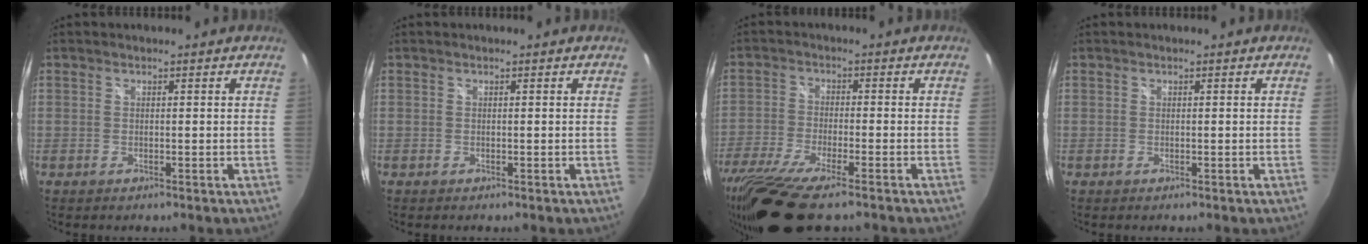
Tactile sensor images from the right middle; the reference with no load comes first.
{"total": 0.0}
{"total": 15.5, "force": [-11.7, 2.6, 9.8], "torque": [-0.214, -0.052, -0.215]}
{"total": 0.0}